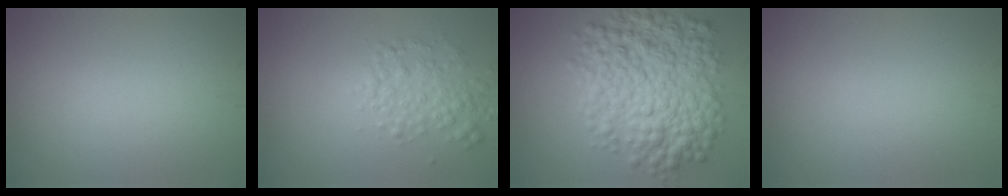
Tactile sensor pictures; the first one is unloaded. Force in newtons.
{"total": 2.9, "press": 2.9, "slide": 0.1}
{"total": 8.9, "press": 8.9, "slide": 0.1}
{"total": 0.0}